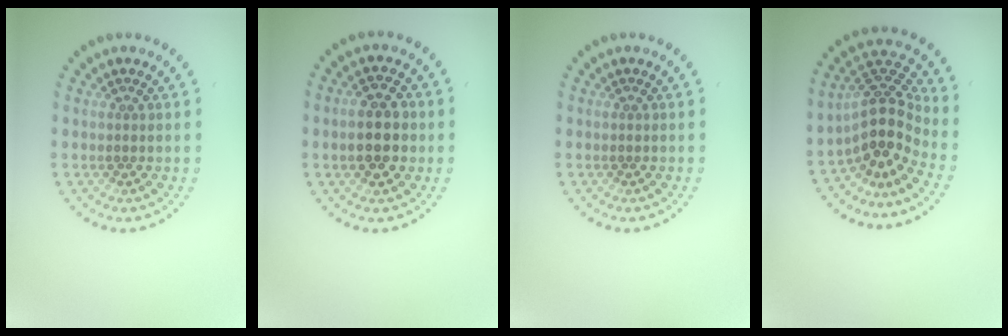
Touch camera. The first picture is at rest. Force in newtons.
{"total": 3.9, "press": 3.9, "slide": 0.2}
{"total": 0.0}
{"total": 4.5, "press": 3.3, "slide": 3.0}